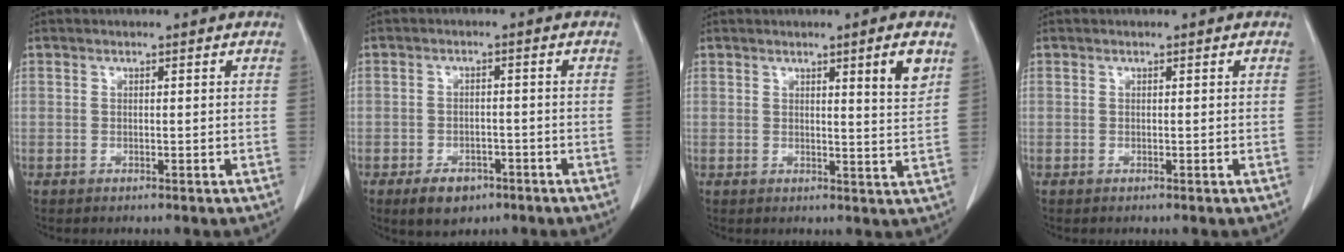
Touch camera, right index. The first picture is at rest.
{"total": 5.0, "force": [-3.0, 3.0, 2.5], "torque": [-0.041, 0.001, -0.039]}
{"total": 4.3, "force": [2.6, 0.5, 3.5], "torque": [-0.039, -0.016, 0.032]}
{"total": 0.0}